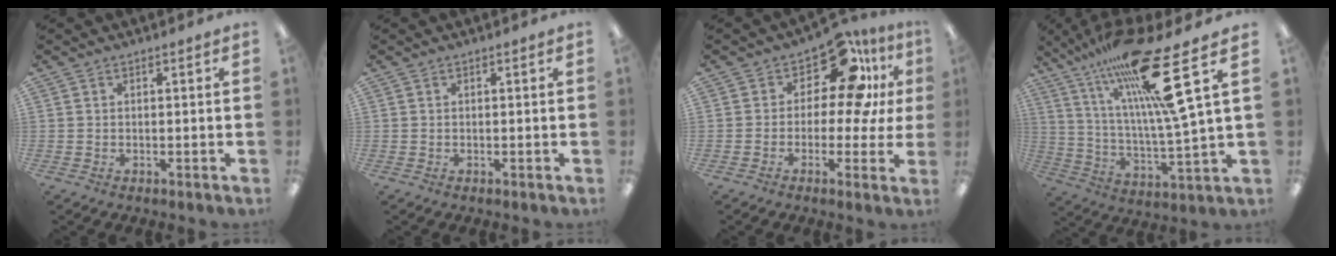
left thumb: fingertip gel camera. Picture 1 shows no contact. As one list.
[{"total": 0.0}, {"total": 13.6, "force": [7.2, 6.3, 9.7], "torque": [-0.143, -0.054, 0.120]}, {"total": 25.6, "force": [14.9, 4.9, 20.3], "torque": [-0.361, -0.075, 0.229]}]